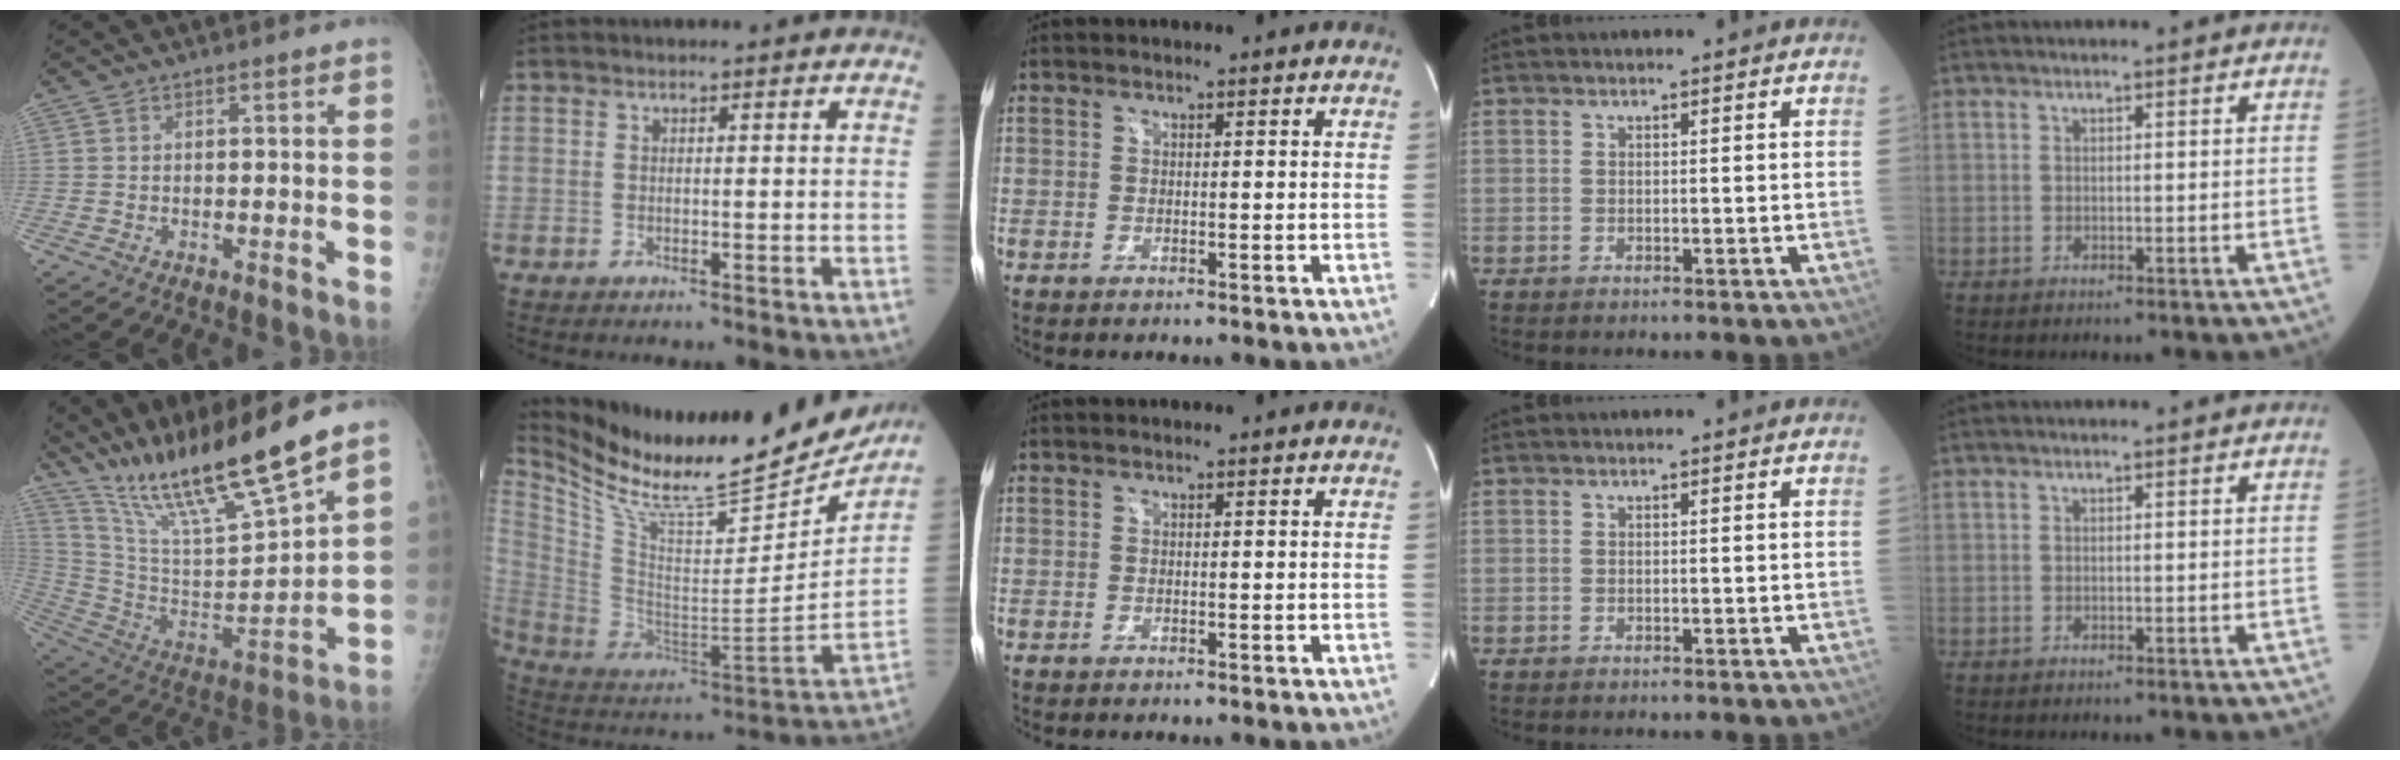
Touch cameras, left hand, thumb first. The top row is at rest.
{"thumb": {"total": 22.0, "force": [17.7, 1.4, 12.9], "torque": [-0.207, -0.080, 0.333]}, "index": {"total": 27.5, "force": [24.2, 4.2, 12.4], "torque": [-0.234, -0.059, 0.376]}}